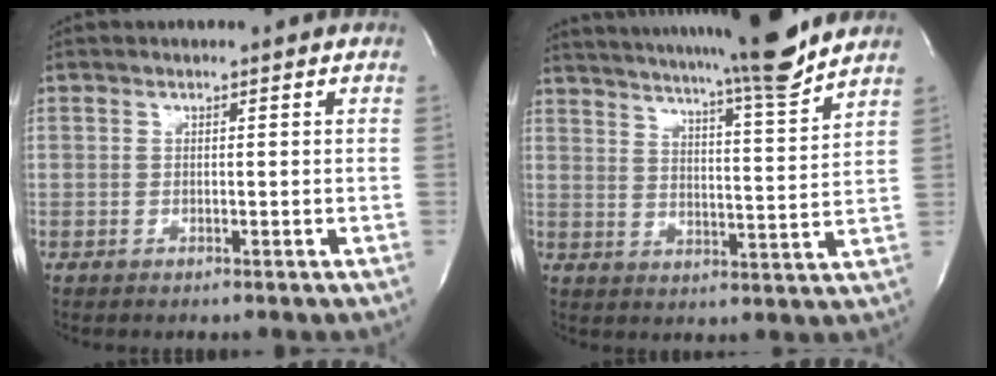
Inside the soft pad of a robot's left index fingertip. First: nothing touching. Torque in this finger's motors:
{"motor_torque": [0.17, -0.24, 0.50, 0.17]}